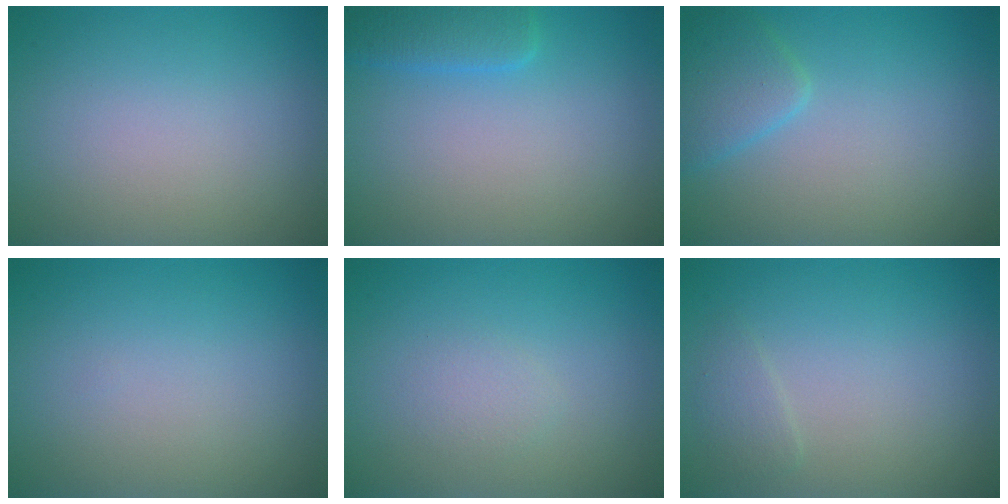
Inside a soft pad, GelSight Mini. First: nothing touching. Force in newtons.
{"total": 2.5, "press": 2.5, "slide": 0.3}
{"total": 2.6, "press": 2.6, "slide": 0.1}
{"total": 0.0}
{"total": 1.1, "press": 1.1, "slide": 0.0}
{"total": 1.1, "press": 1.1, "slide": 0.0}